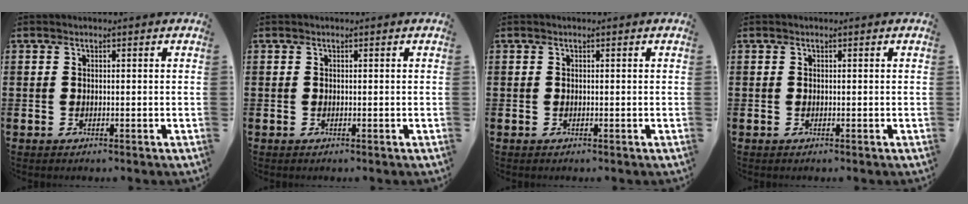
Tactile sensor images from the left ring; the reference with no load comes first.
{"total": 0.0}
{"total": 0.0}
{"total": 0.0}